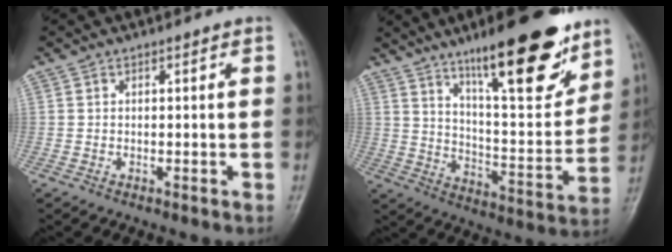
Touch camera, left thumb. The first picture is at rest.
{"total": 21.3, "force": [13.8, 5.5, 15.4], "torque": [-0.192, -0.073, 0.221]}